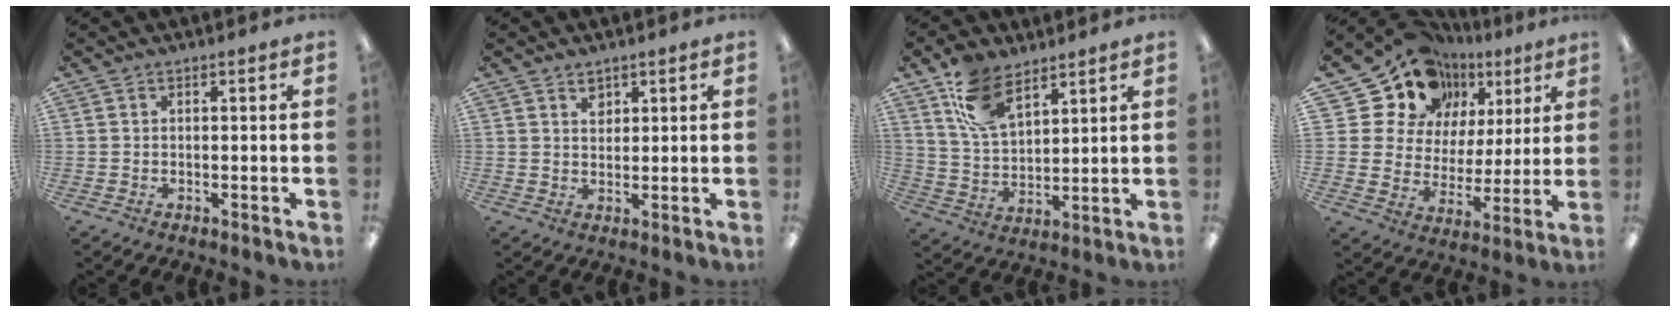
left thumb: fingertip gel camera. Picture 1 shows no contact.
{"total": 2.7, "force": [1.9, 1.8, 0.7], "torque": [0.001, -0.007, 0.033]}
{"total": 12.1, "force": [7.7, 6.2, 6.9], "torque": [-0.145, -0.018, 0.147]}
{"total": 19.0, "force": [12.1, 13.3, 6.0], "torque": [-0.120, -0.075, 0.237]}